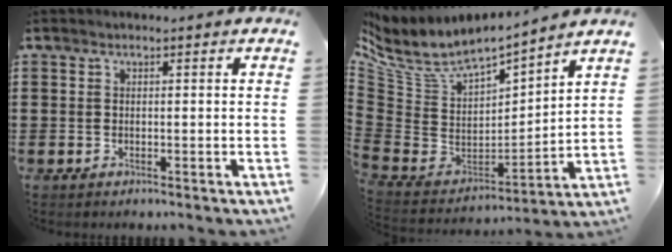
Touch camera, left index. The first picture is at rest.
{"total": 5.3, "force": [3.6, 2.3, 3.2], "torque": [-0.083, -0.036, 0.057]}